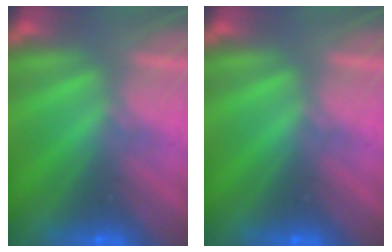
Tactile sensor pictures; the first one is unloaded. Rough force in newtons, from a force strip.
{"total": 0.0}